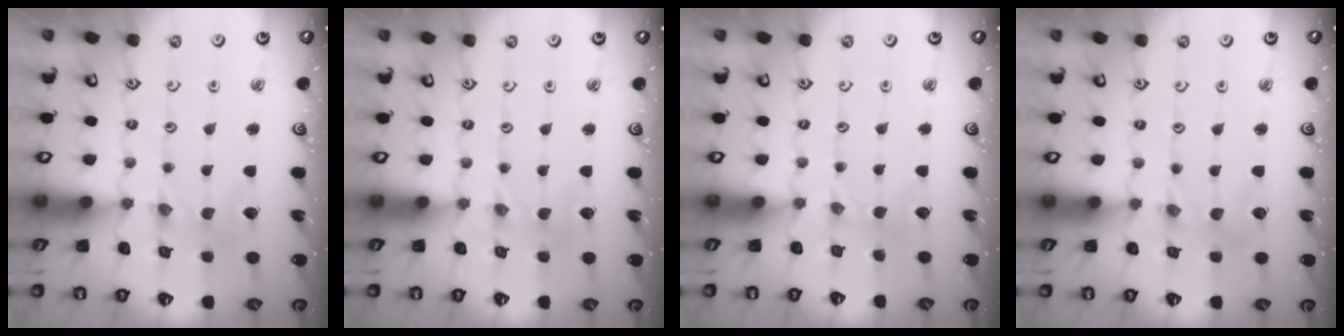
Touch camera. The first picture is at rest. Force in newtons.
{"total": 0.0}
{"total": 1.6, "press": 1.5, "slide": 0.3}
{"total": 1.5, "press": 1.5, "slide": 0.1}